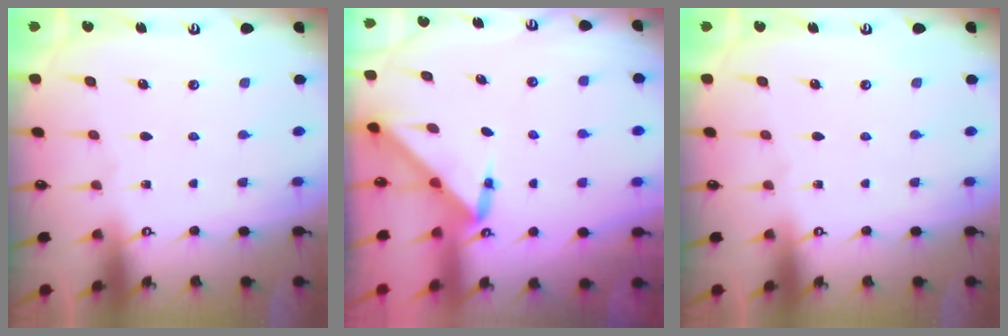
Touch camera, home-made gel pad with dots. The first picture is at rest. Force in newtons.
{"total": 3.1, "press": 3.1, "slide": 0.2}
{"total": 0.0}